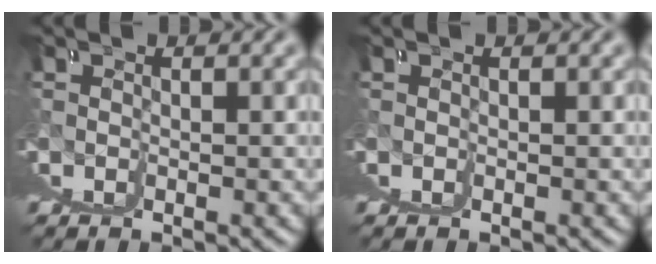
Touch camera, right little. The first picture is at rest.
{"total": 0.0}